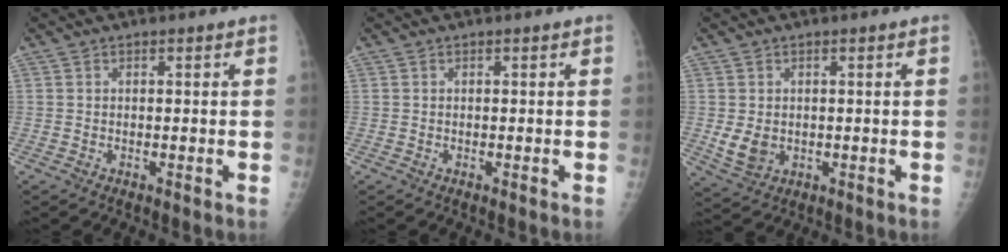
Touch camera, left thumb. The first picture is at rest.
{"total": 0.0}
{"total": 4.5, "force": [-0.1, 3.6, 2.7], "torque": [-0.042, -0.009, 0.013]}